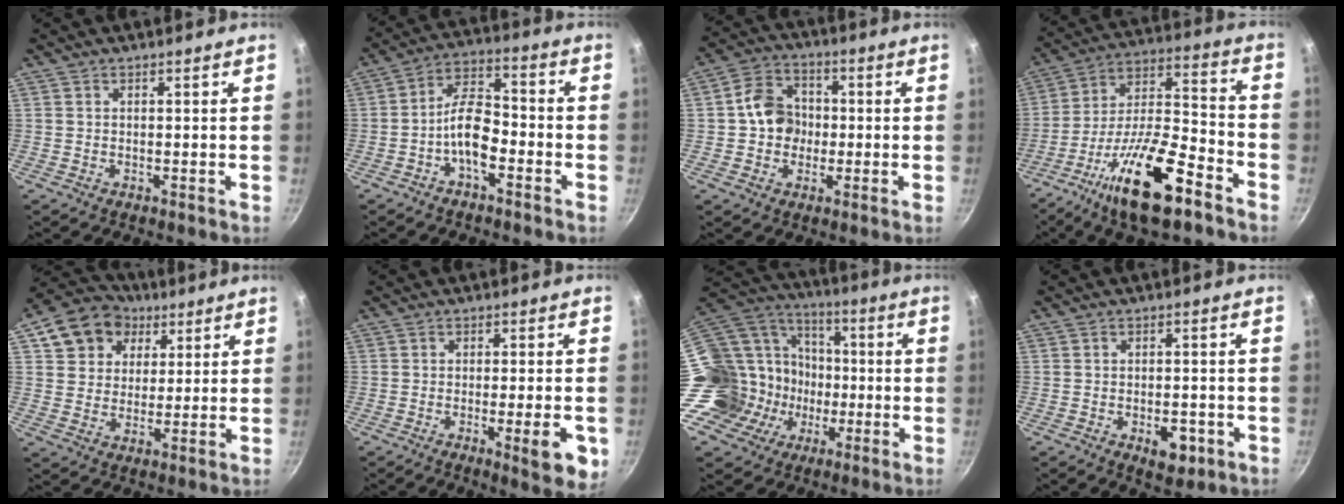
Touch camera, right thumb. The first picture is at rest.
{"total": 9.1, "force": [-3.5, 4.4, 7.1], "torque": [-0.111, 0.047, -0.072]}
{"total": 9.1, "force": [-0.2, 7.8, 4.7], "torque": [-0.048, 0.022, -0.018]}
{"total": 20.9, "force": [-11.8, 6.8, 15.9], "torque": [-0.259, 0.059, -0.212]}
{"total": 12.7, "force": [5.4, 10.2, 5.2], "torque": [-0.066, 0.009, 0.085]}
{"total": 8.2, "force": [-2.5, 1.9, 7.6], "torque": [-0.093, 0.002, -0.033]}
{"total": 24.6, "force": [-4.8, 21.1, 11.6], "torque": [-0.204, 0.069, -0.057]}
{"total": 6.0, "force": [-2.3, 3.3, 4.4], "torque": [-0.041, 0.011, -0.024]}